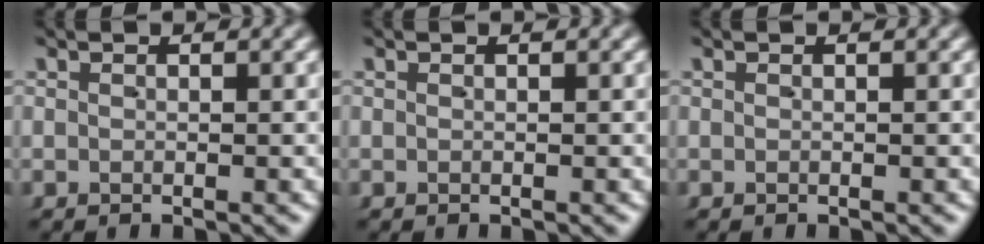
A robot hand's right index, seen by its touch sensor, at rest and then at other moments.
{"total": 0.0}
{"total": 0.0}